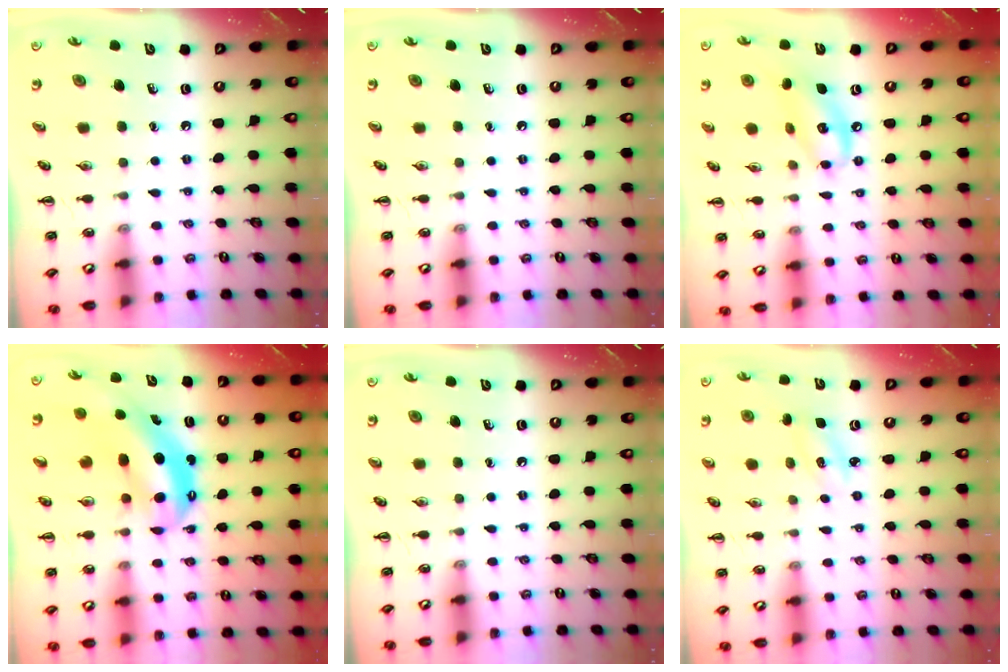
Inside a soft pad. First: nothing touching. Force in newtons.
{"total": 0.0}
{"total": 10.8, "press": 10.6, "slide": 2.1}
{"total": 8.4, "press": 8.0, "slide": 2.4}
{"total": 0.0}
{"total": 3.1, "press": 2.9, "slide": 1.0}